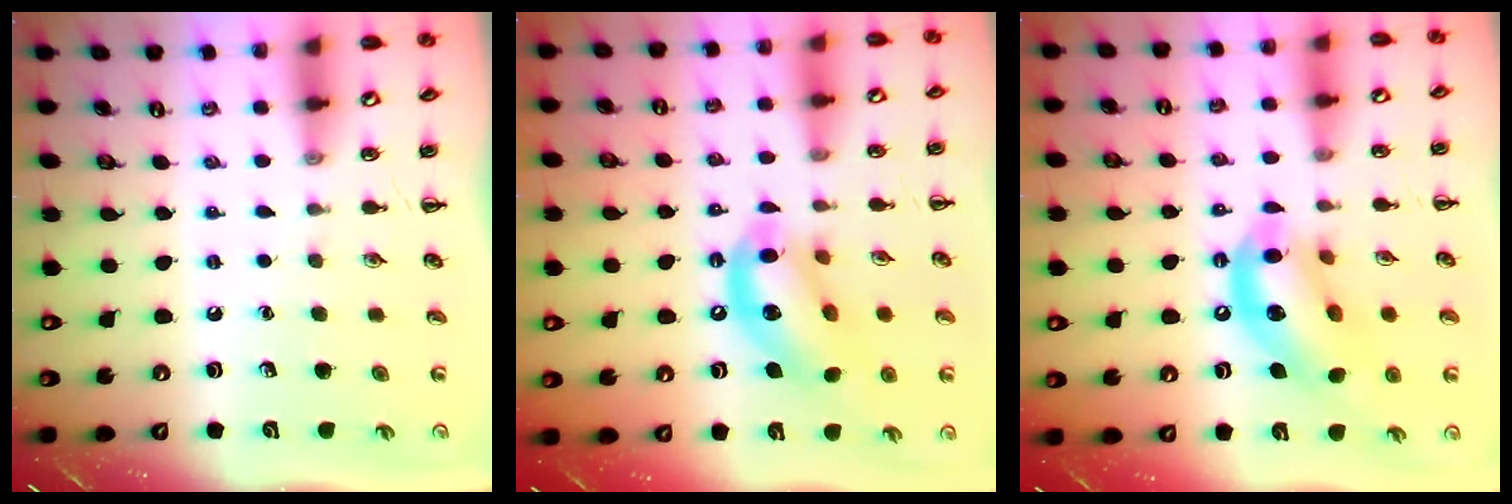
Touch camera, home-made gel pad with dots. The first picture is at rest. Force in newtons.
{"total": 12.8, "press": 12.3, "slide": 3.4}
{"total": 13.5, "press": 13.1, "slide": 3.5}